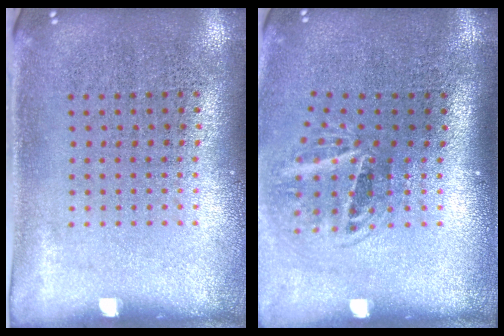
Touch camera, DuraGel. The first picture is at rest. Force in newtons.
{"total": 2.0, "press": 1.3, "slide": 1.6}